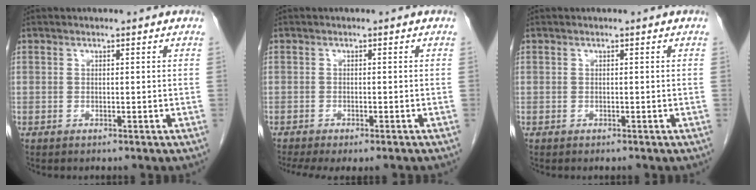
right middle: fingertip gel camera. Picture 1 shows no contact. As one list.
[{"total": 7.7, "force": [-6.3, 1.9, 4.0], "torque": [-0.055, -0.003, -0.092]}, {"total": 0.0}]